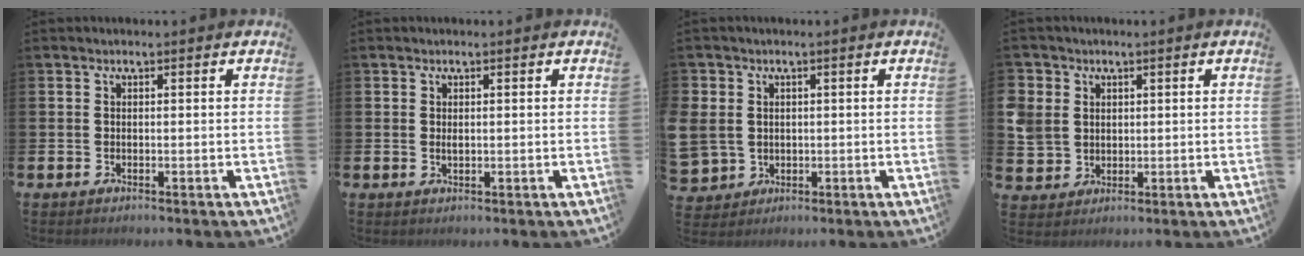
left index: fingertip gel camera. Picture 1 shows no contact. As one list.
[{"total": 0.7, "force": [0.2, 0.4, 0.6], "torque": [-0.012, 0.002, 0.003]}, {"total": 4.5, "force": [1.4, 4.2, 0.9], "torque": [-0.030, 0.006, 0.025]}, {"total": 4.9, "force": [2.3, 4.3, 0.7], "torque": [-0.031, 0.005, 0.043]}]